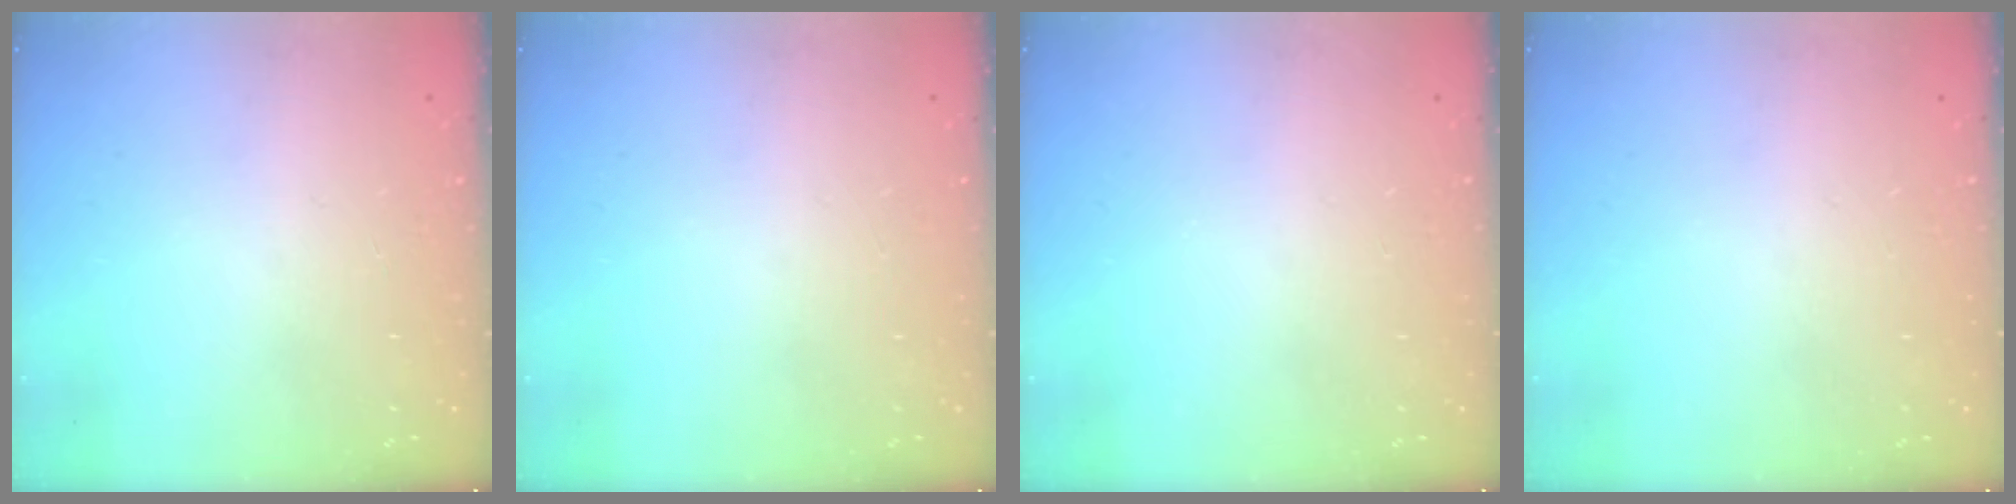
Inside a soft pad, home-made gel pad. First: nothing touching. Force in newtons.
{"total": 0.0}
{"total": 0.0}
{"total": 0.0}